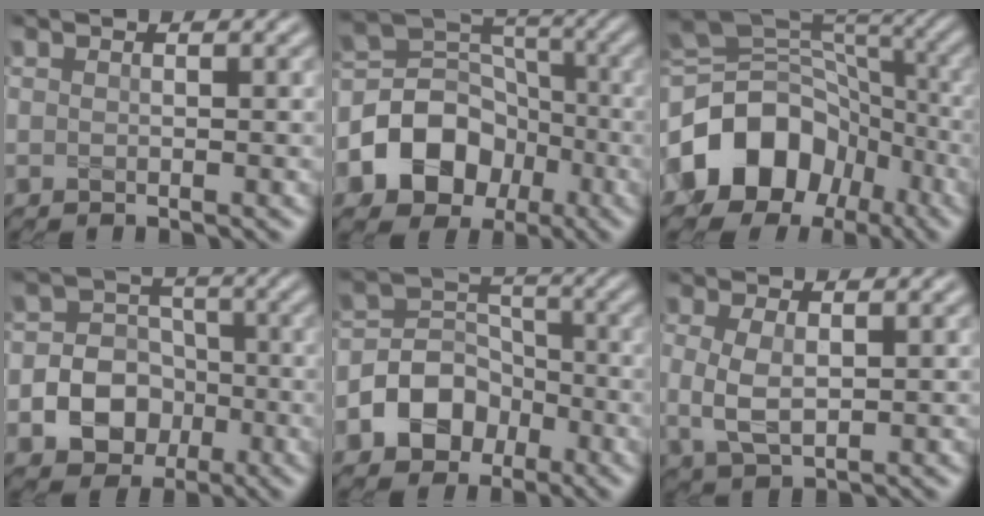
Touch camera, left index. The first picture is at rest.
{"total": 8.2, "force": [-2.9, 6.8, 3.6], "torque": [-0.052, 0.010, -0.074]}
{"total": 13.0, "force": [-4.7, 10.1, 6.6], "torque": [-0.129, -0.007, -0.083]}
{"total": 7.0, "force": [-2.1, 6.2, 2.5], "torque": [-0.028, 0.009, -0.058]}
{"total": 6.2, "force": [-2.7, 5.0, 2.5], "torque": [-0.024, 0.008, -0.073]}
{"total": 3.3, "force": [0.2, 1.7, 2.9], "torque": [-0.066, -0.001, 0.005]}